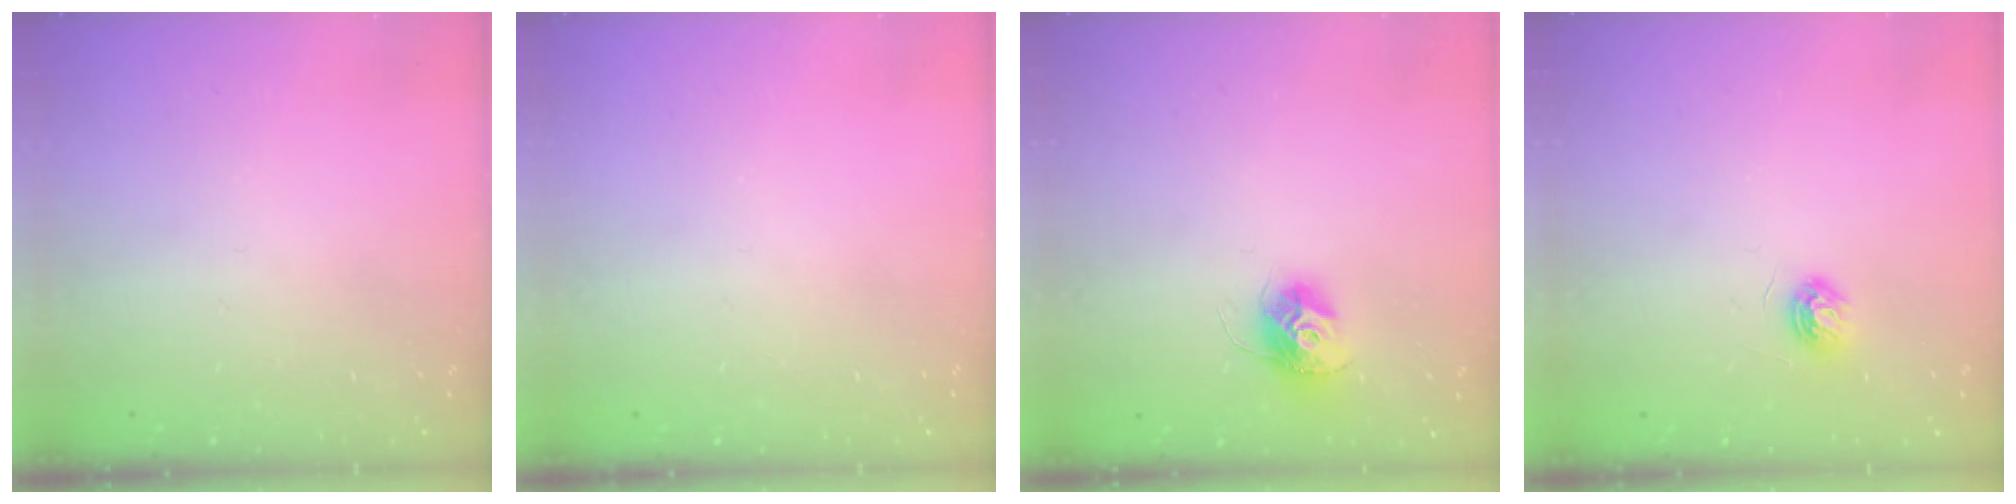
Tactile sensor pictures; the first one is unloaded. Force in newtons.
{"total": 0.0}
{"total": 10.9, "press": 10.9, "slide": 0.7}
{"total": 5.3, "press": 5.3, "slide": 0.6}